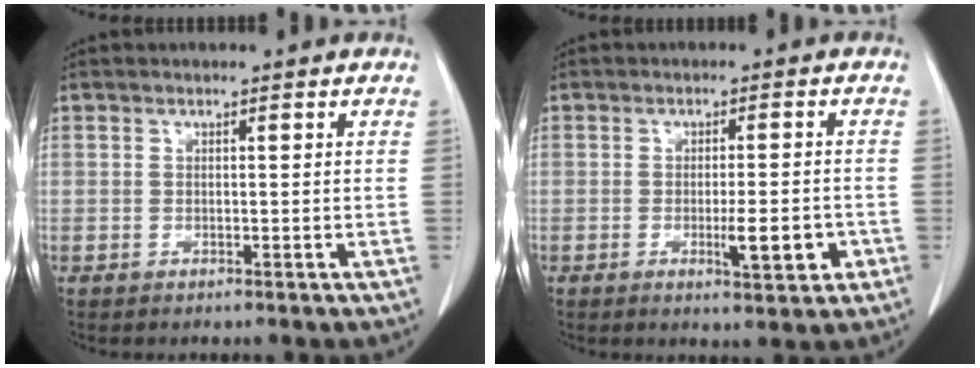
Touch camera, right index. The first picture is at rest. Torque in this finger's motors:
{"motor_torque": [0.21, 0.04, 0.15, 0.02]}